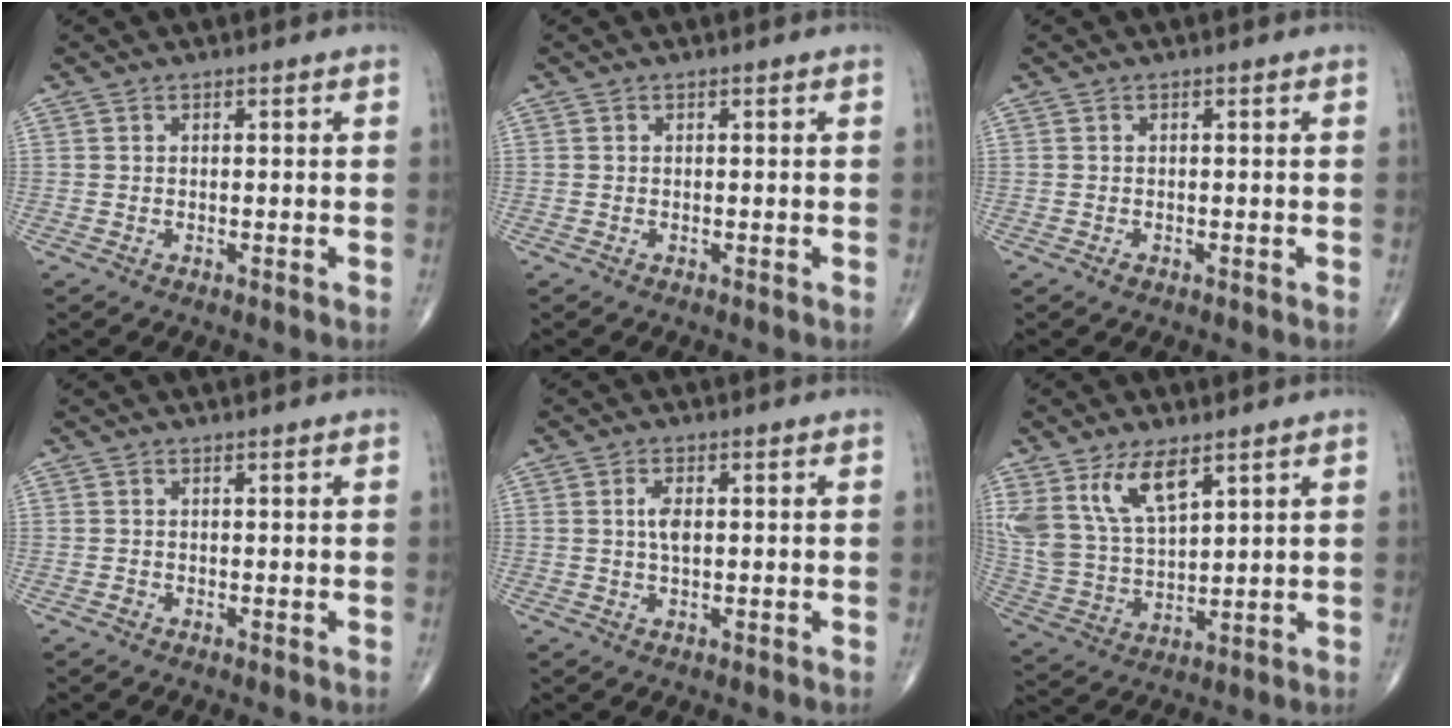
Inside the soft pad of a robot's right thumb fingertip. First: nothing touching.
{"total": 0.0}
{"total": 0.6, "force": [-0.4, 0.3, 0.3], "torque": [-0.004, 0.000, -0.007]}
{"total": 0.0}
{"total": 3.0, "force": [0.5, 1.4, 2.6], "torque": [-0.051, -0.001, 0.008]}
{"total": 12.8, "force": [7.2, 5.8, 8.8], "torque": [-0.165, -0.025, 0.157]}